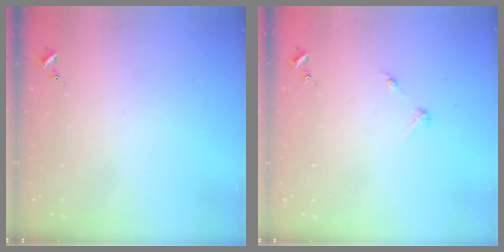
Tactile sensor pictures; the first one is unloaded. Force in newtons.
{"total": 2.7, "press": 2.7, "slide": 0.3}